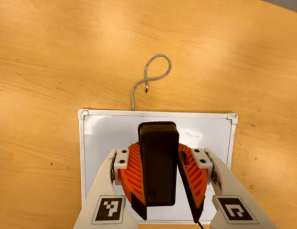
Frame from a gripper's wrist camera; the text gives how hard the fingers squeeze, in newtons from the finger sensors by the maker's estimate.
{"total": 8.3, "left": 8.4, "right": 8.3}